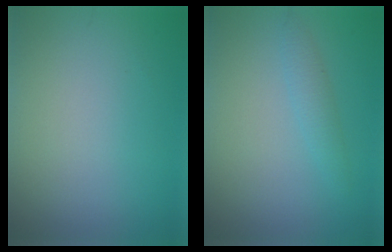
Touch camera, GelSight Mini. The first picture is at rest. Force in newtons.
{"total": 1.5, "press": 1.5, "slide": 0.1}